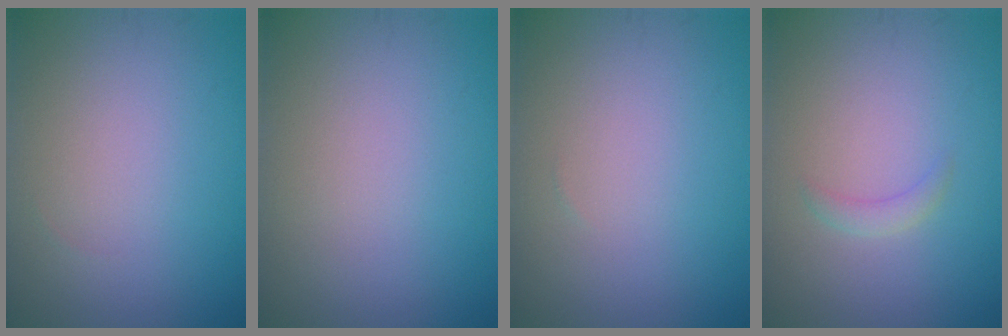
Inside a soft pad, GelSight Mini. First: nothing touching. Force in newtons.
{"total": 0.0}
{"total": 0.0}
{"total": 1.1, "press": 1.1, "slide": 0.1}